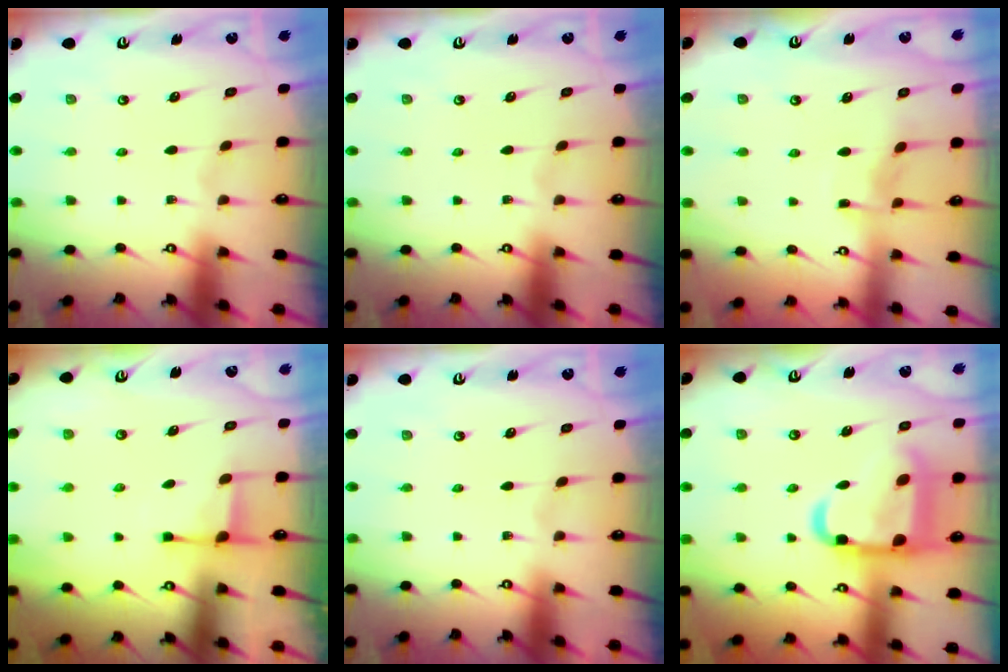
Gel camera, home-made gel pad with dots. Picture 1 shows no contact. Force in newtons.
{"total": 0.0}
{"total": 4.3, "press": 4.2, "slide": 0.6}
{"total": 2.7, "press": 2.6, "slide": 0.7}
{"total": 0.0}
{"total": 17.6, "press": 17.5, "slide": 1.6}